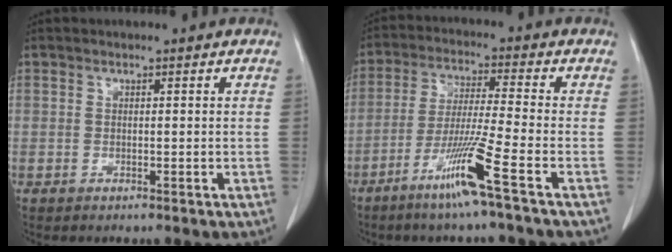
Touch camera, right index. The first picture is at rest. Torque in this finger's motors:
{"motor_torque": [0.69, -0.20, 0.57, 0.10]}